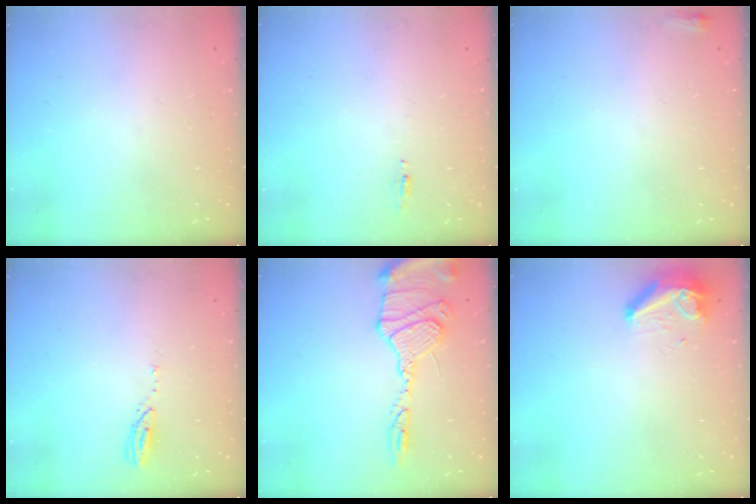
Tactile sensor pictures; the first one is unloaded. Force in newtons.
{"total": 4.4, "press": 4.1, "slide": 1.5}
{"total": 2.9, "press": 2.6, "slide": 1.1}
{"total": 4.0, "press": 4.0, "slide": 0.4}
{"total": 14.9, "press": 14.8, "slide": 1.7}
{"total": 9.6, "press": 8.7, "slide": 4.2}